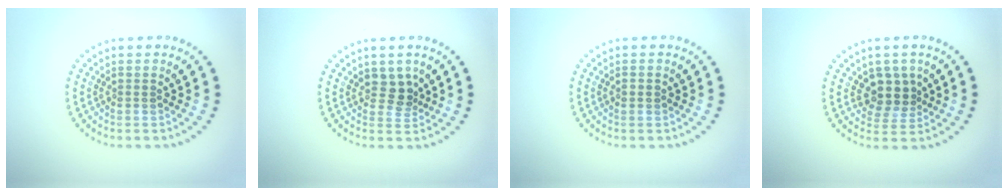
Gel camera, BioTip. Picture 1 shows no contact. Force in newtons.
{"total": 1.9, "press": 1.6, "slide": 1.1}
{"total": 0.9, "press": 0.9, "slide": 0.0}
{"total": 2.8, "press": 2.5, "slide": 1.4}